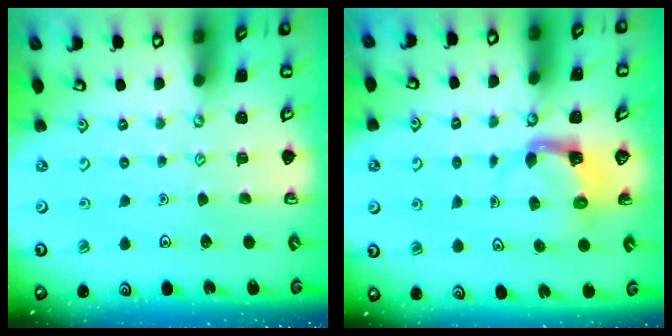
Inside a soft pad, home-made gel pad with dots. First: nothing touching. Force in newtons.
{"total": 3.9, "press": 3.9, "slide": 0.7}